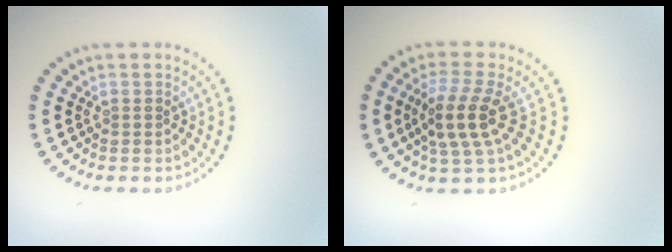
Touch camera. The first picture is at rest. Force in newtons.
{"total": 3.9, "press": 3.4, "slide": 1.8}